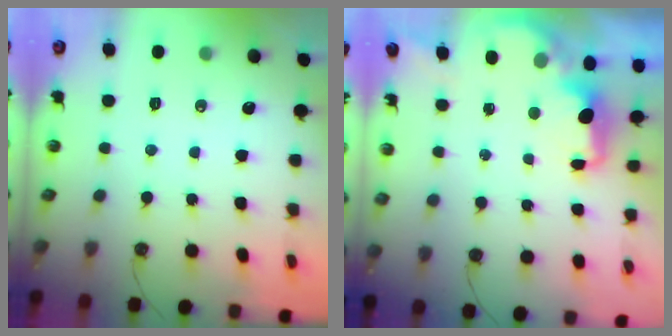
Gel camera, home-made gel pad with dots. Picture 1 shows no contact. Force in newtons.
{"total": 2.1, "press": 1.9, "slide": 0.8}